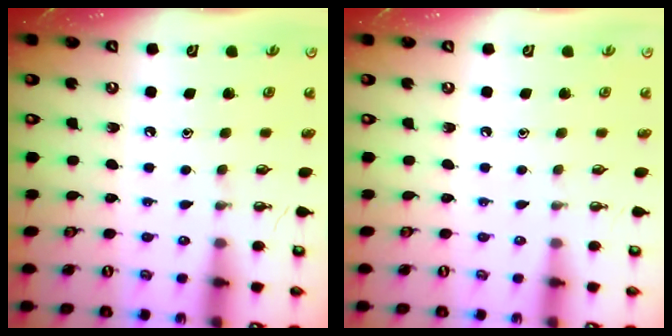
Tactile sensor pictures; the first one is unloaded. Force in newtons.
{"total": 0.0}